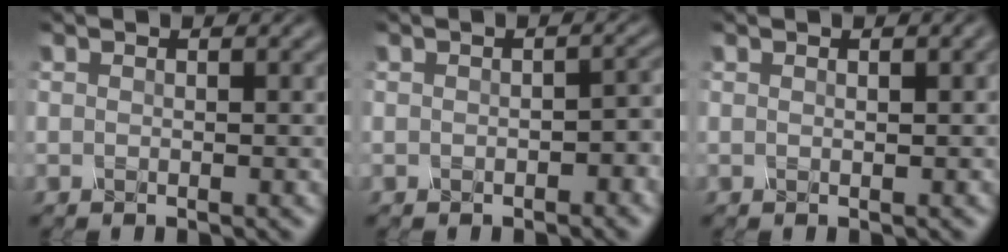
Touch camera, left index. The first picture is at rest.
{"total": 2.0, "force": [-0.5, 1.1, 1.7], "torque": [-0.021, 0.001, -0.007]}
{"total": 0.8, "force": [0.4, 0.1, 0.7], "torque": [-0.010, 0.005, 0.006]}